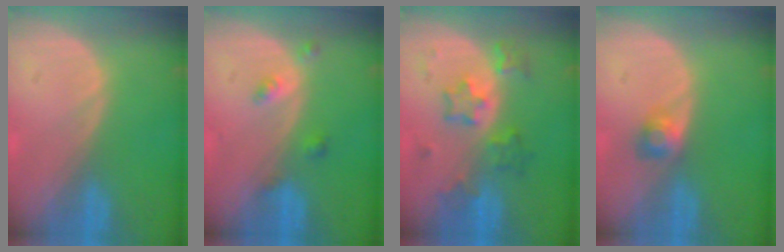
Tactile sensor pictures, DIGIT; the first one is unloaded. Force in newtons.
{"total": 2.5, "press": 2.5, "slide": 0.2}
{"total": 6.1, "press": 5.9, "slide": 1.6}
{"total": 2.4, "press": 2.3, "slide": 0.9}